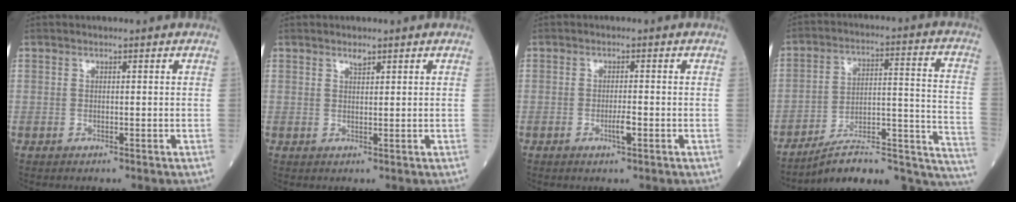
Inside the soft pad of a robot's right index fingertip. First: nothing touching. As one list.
[{"total": 1.1, "force": [0.9, 0.3, 0.6], "torque": [-0.014, -0.001, 0.017]}, {"total": 2.1, "force": [-0.9, 0.2, 1.9], "torque": [-0.035, -0.001, -0.015]}, {"total": 20.8, "force": [-17.4, 4.2, 10.7], "torque": [-0.072, 0.054, -0.250]}]